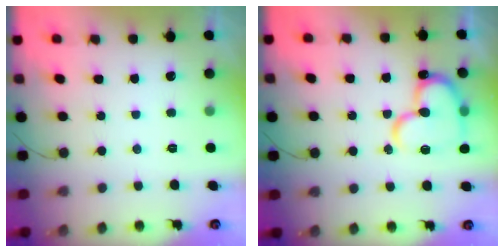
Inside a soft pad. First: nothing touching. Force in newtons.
{"total": 17.1, "press": 17.1, "slide": 1.4}